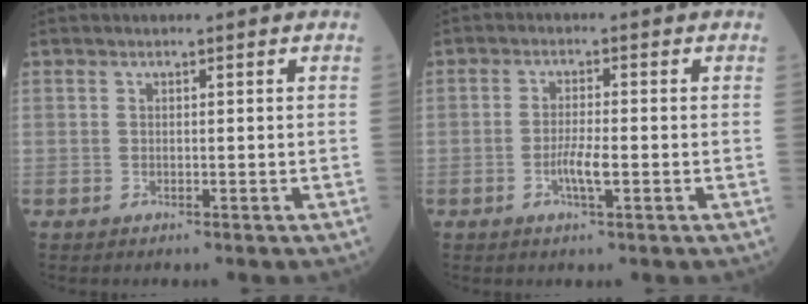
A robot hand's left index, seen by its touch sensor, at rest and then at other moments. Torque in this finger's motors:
{"motor_torque": [0.64, 0.31, 0.09, 0.03]}